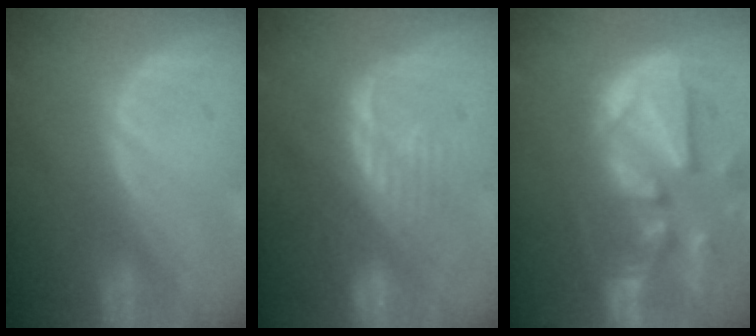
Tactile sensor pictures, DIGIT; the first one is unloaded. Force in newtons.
{"total": 8.2, "press": 7.4, "slide": 3.4}
{"total": 13.3, "press": 11.4, "slide": 6.9}